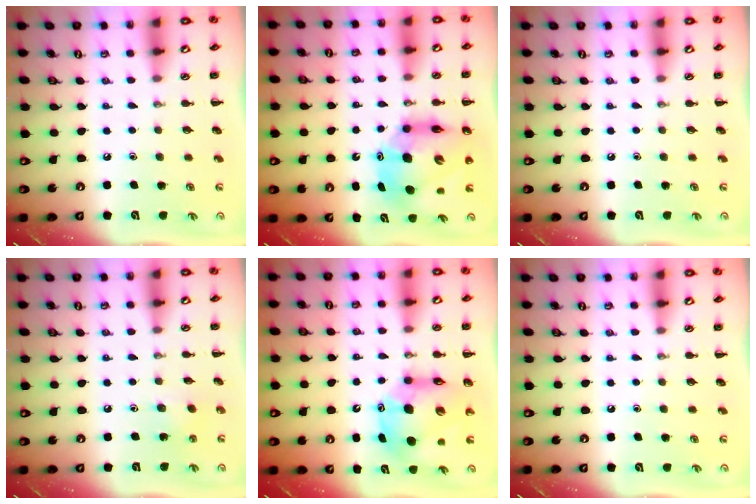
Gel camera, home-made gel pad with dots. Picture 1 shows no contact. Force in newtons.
{"total": 13.1, "press": 12.6, "slide": 3.8}
{"total": 0.0}
{"total": 2.5, "press": 2.4, "slide": 0.7}
{"total": 13.1, "press": 12.5, "slide": 3.8}
{"total": 0.0}